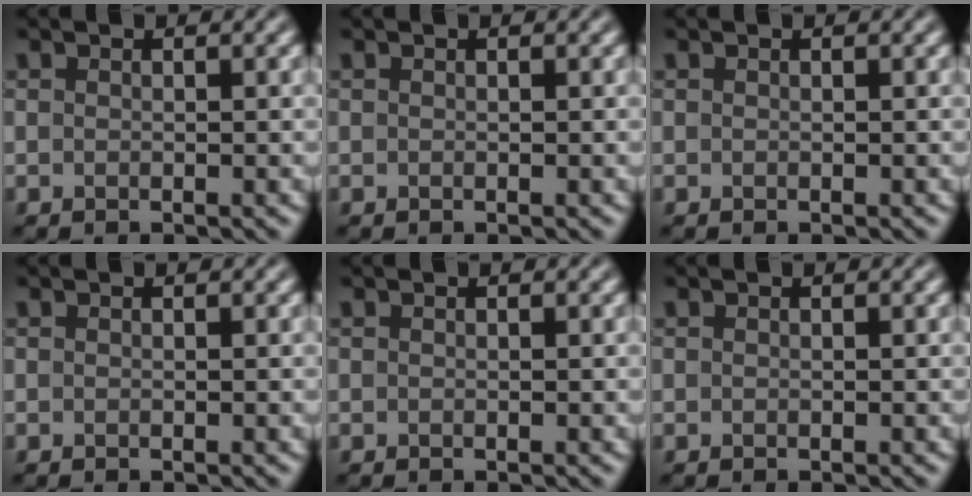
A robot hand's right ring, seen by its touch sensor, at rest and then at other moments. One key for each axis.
{"total": 0.0}
{"total": 0.0}
{"total": 0.0}
{"total": 0.0}
{"total": 0.0}